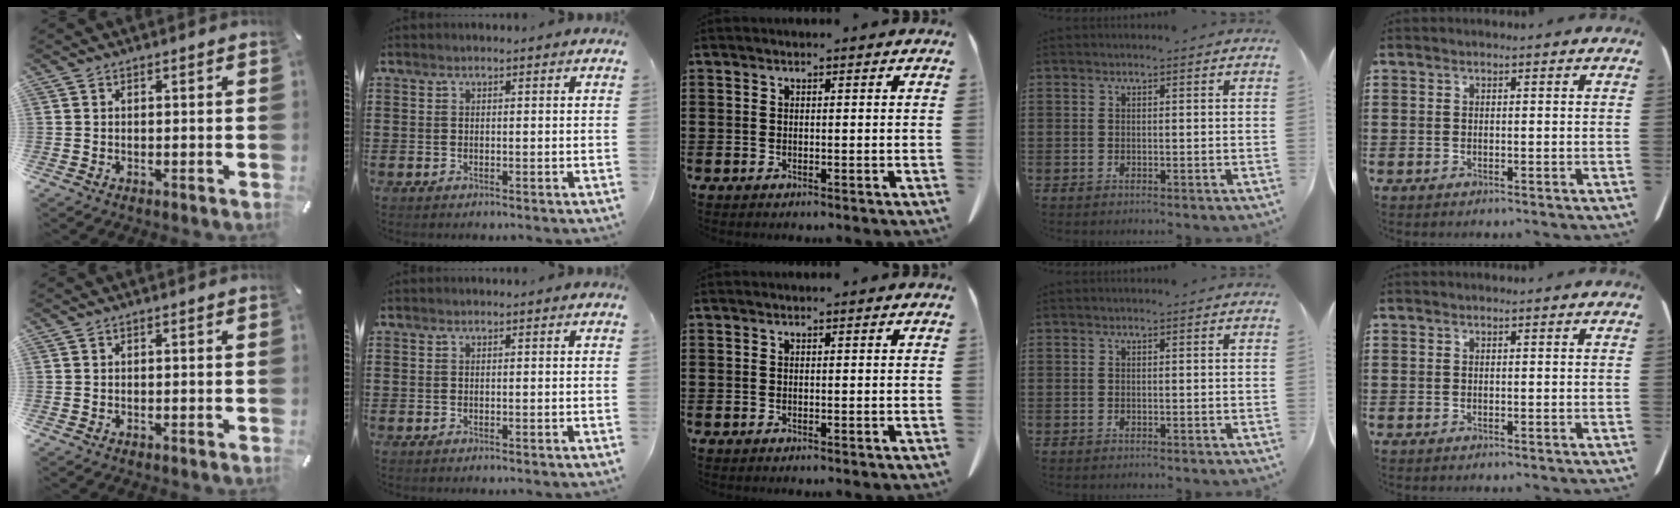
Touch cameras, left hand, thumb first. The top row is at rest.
{}